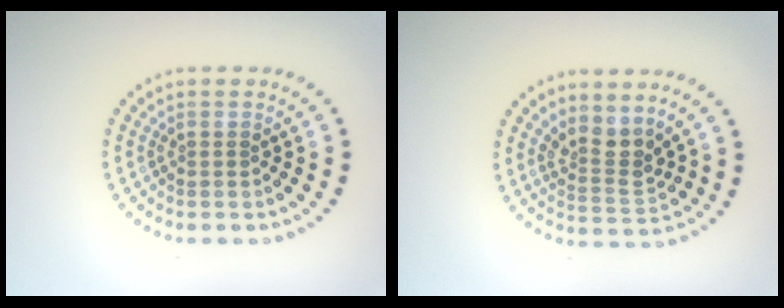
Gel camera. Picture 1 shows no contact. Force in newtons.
{"total": 2.7, "press": 2.1, "slide": 1.8}